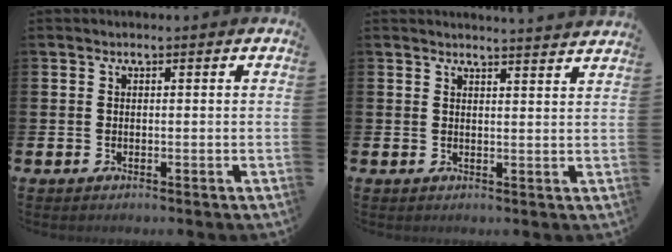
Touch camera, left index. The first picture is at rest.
{"total": 3.0, "force": [2.9, -0.5, -0.2], "torque": [0.008, -0.024, 0.051]}